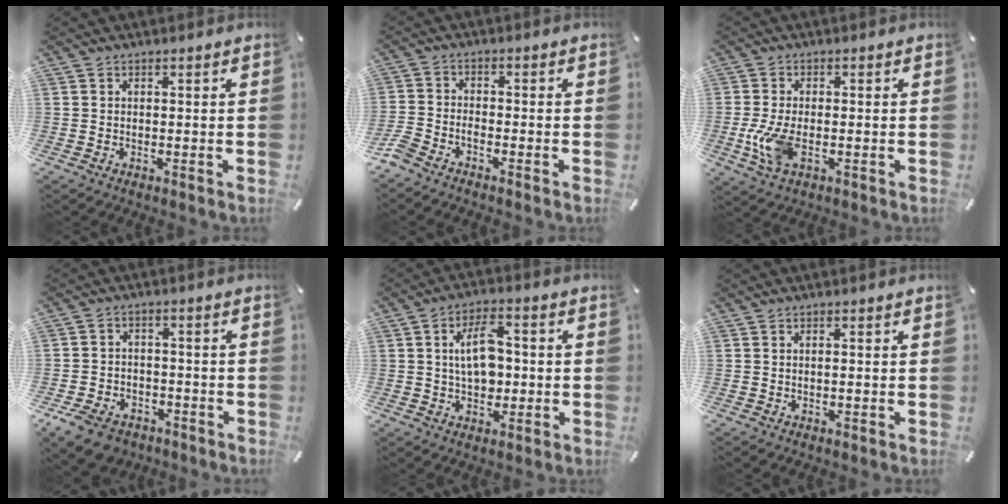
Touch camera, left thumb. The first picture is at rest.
{"total": 3.8, "force": [-3.2, 1.4, 1.4], "torque": [-0.049, 0.004, -0.067]}
{"total": 7.4, "force": [-1.8, 3.5, 6.3], "torque": [-0.149, -0.012, -0.031]}
{"total": 7.4, "force": [-4.8, 4.8, 2.9], "torque": [-0.063, 0.026, -0.089]}
{"total": 9.6, "force": [0.4, 5.8, 7.6], "torque": [-0.130, 0.004, 0.004]}
{"total": 0.5, "force": [0.0, 0.0, 0.5], "torque": [-0.009, -0.002, -0.001]}